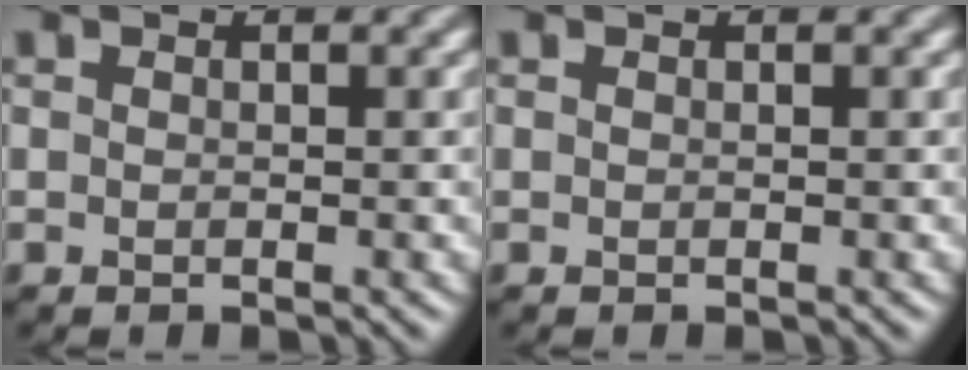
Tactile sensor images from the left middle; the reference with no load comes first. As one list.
[{"total": 0.0}]